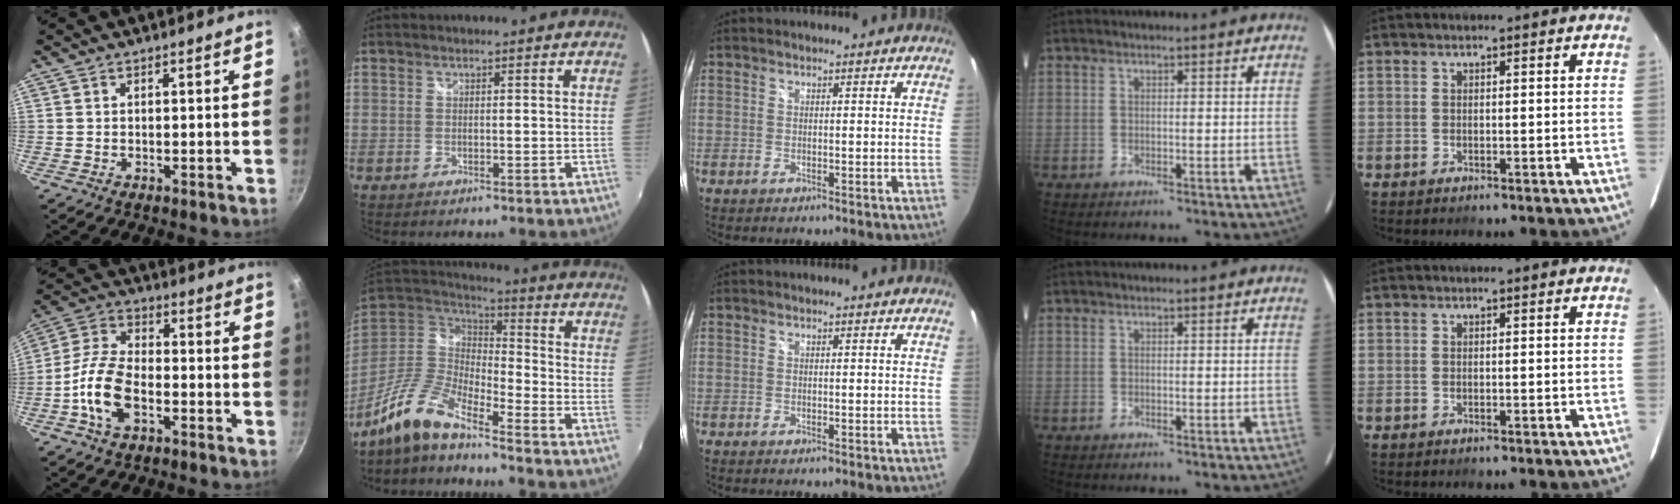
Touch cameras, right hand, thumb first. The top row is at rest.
{"thumb": {"total": 11.4, "force": [-4.1, 6.1, 8.8], "torque": [-0.172, 0.033, -0.090]}, "index": {"total": 12.8, "force": [-9.9, 3.0, 7.6], "torque": [-0.162, -0.004, -0.201]}}